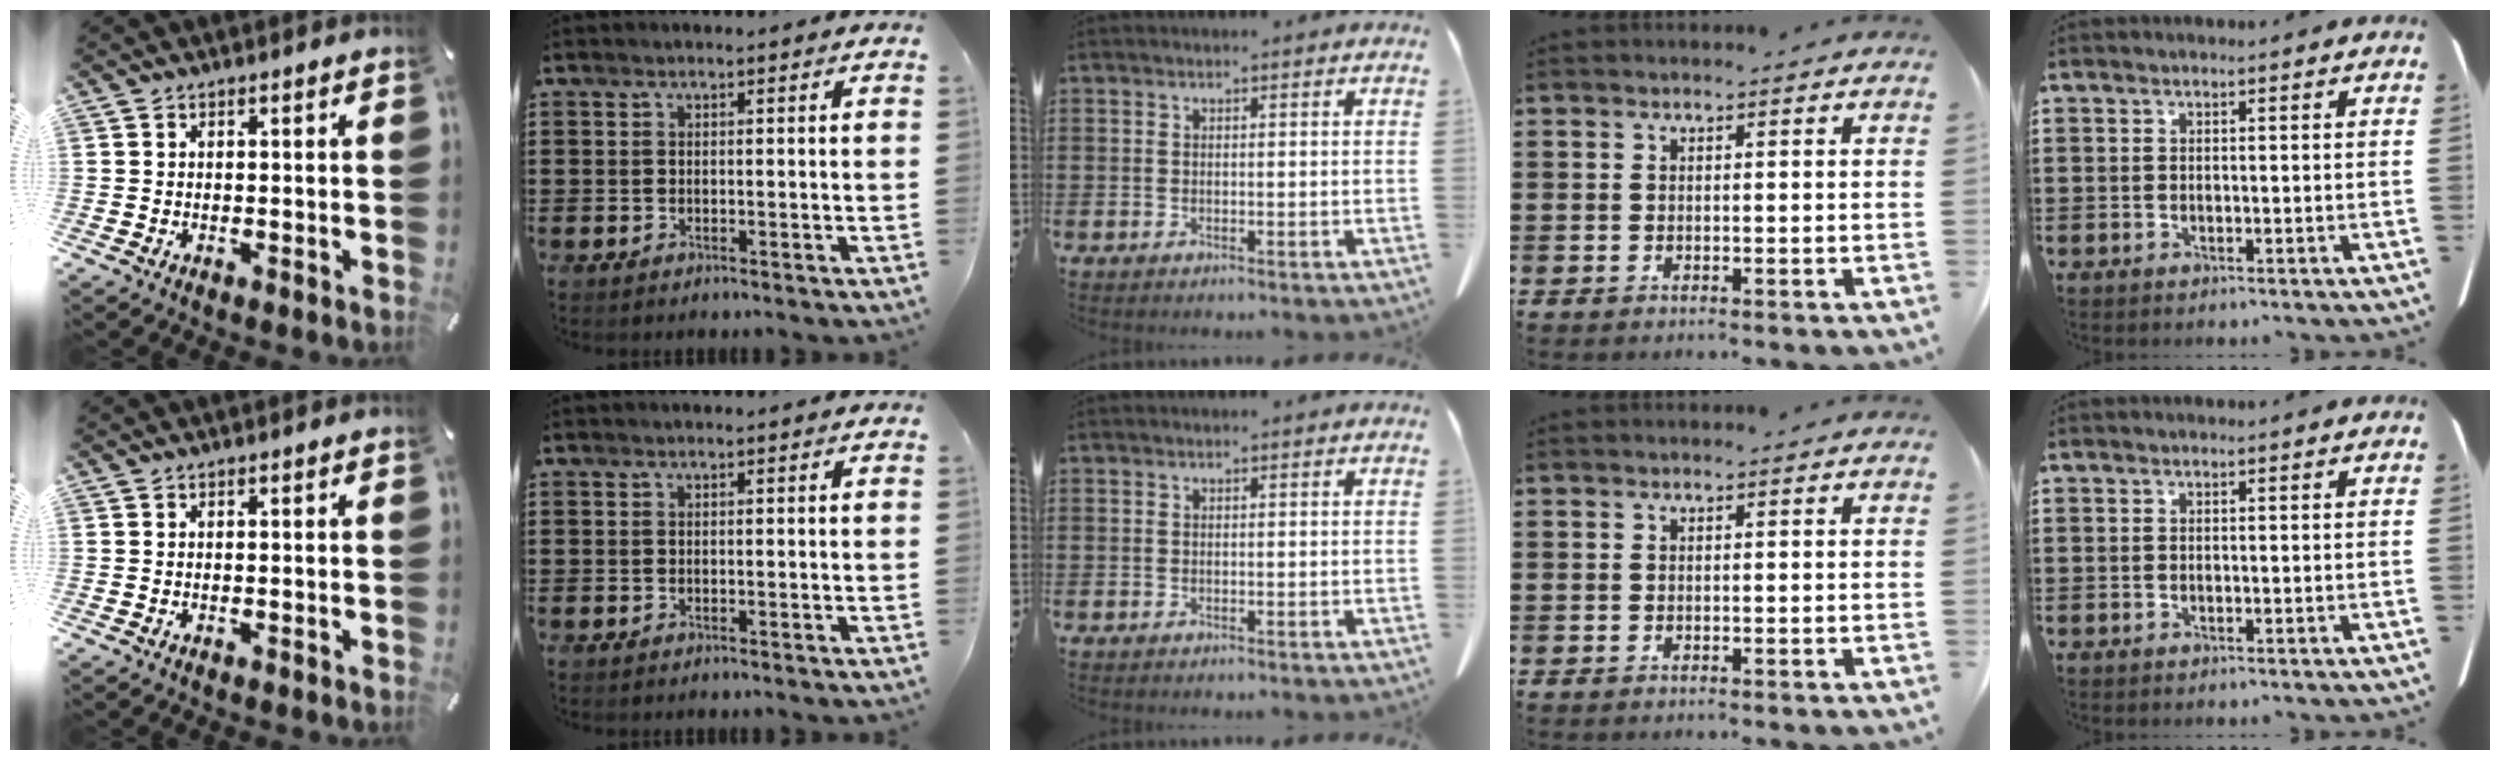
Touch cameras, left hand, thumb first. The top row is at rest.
{}